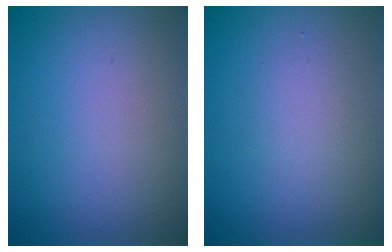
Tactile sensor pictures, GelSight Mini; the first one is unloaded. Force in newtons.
{"total": 1.8, "press": 1.8, "slide": 0.1}